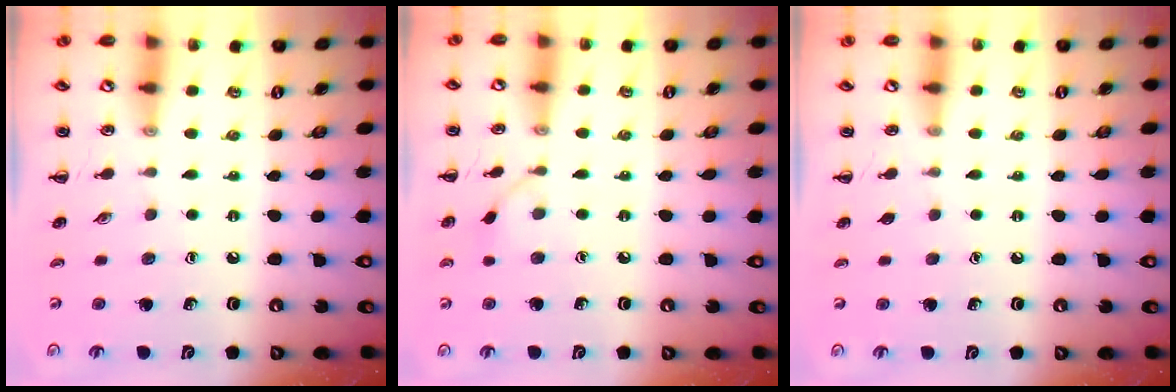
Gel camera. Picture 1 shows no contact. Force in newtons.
{"total": 5.3, "press": 5.1, "slide": 1.7}
{"total": 0.6, "press": 0.6, "slide": 0.1}